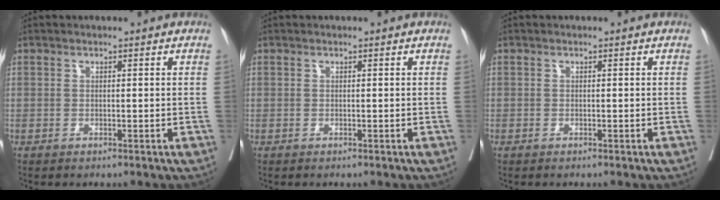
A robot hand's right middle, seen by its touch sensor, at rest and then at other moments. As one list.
[{"total": 0.0}, {"total": 0.0}]